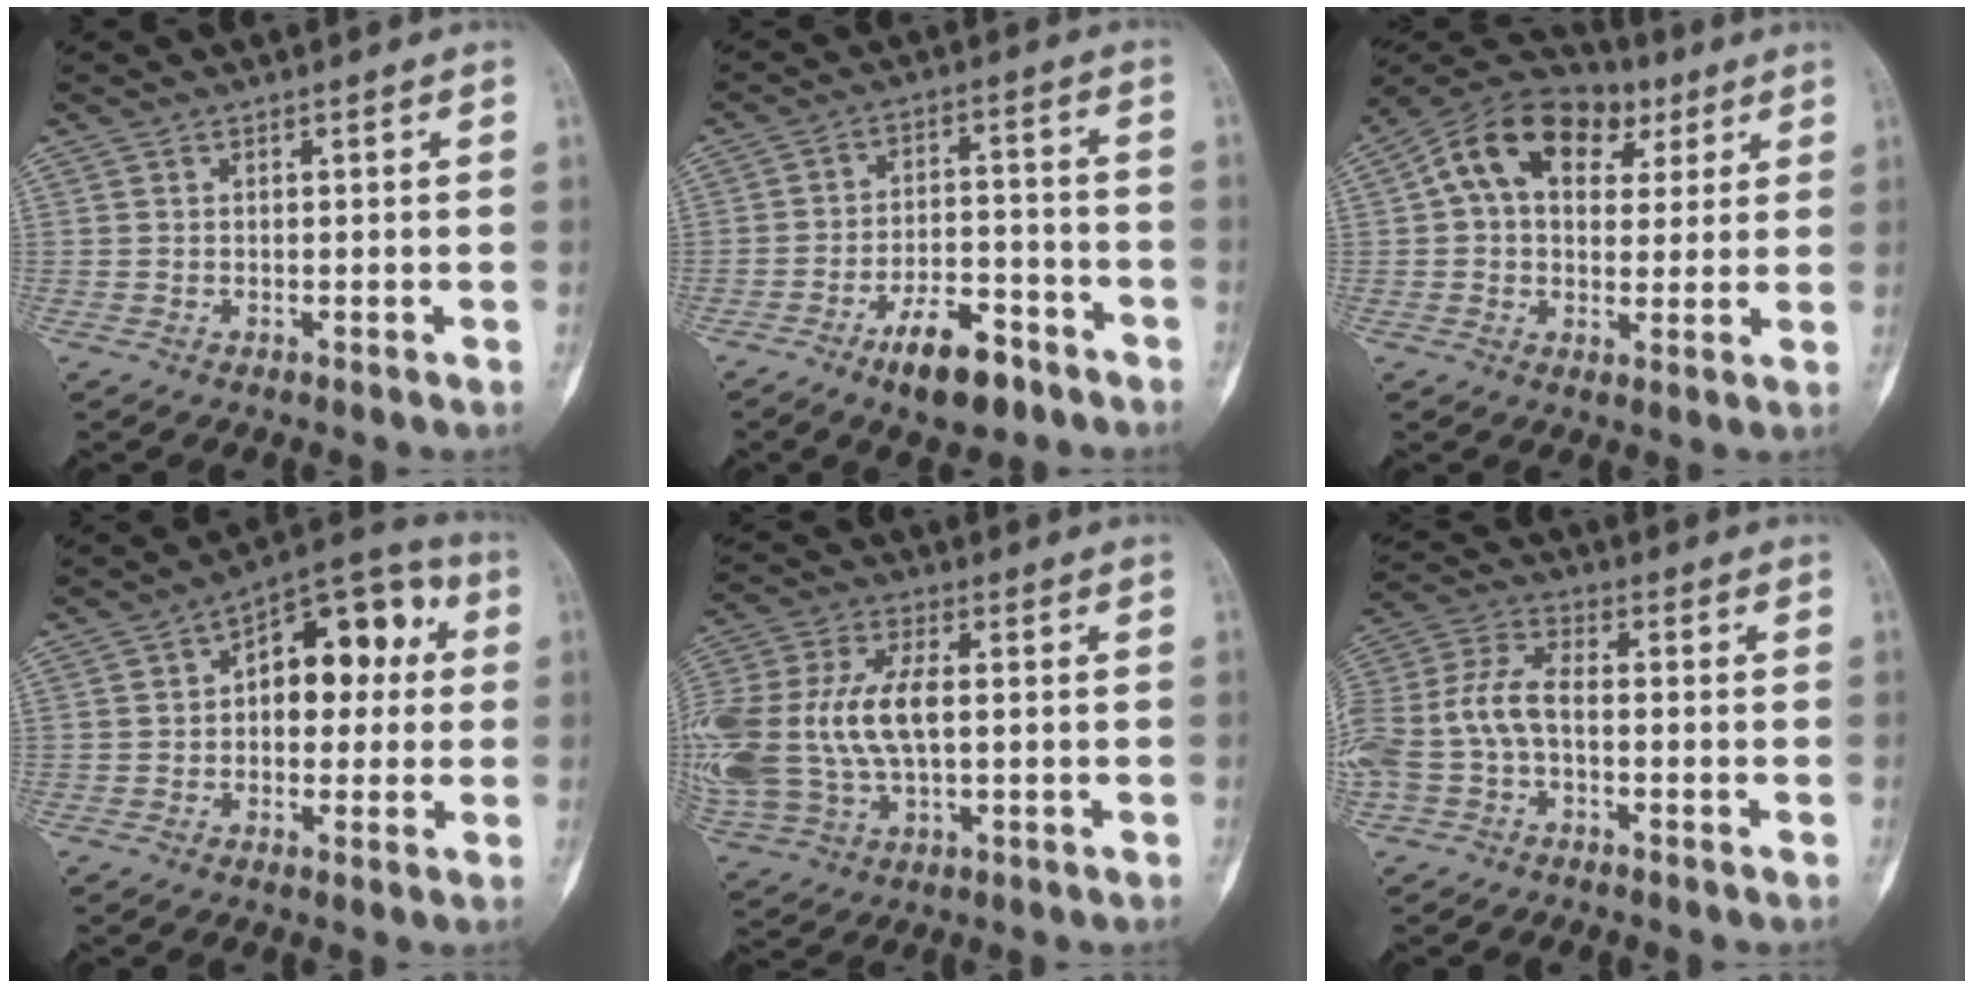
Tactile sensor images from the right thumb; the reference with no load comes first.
{"total": 10.5, "force": [-6.7, 4.4, 6.8], "torque": [-0.095, 0.047, -0.109]}
{"total": 16.6, "force": [5.7, 11.3, 10.8], "torque": [-0.152, 0.020, 0.085]}
{"total": 13.6, "force": [2.1, 8.0, 10.9], "torque": [-0.105, 0.036, 0.020]}
{"total": 22.0, "force": [0.2, 12.5, 18.1], "torque": [-0.441, 0.011, 0.012]}
{"total": 11.7, "force": [-2.3, 6.9, 9.2], "torque": [-0.206, 0.037, -0.050]}